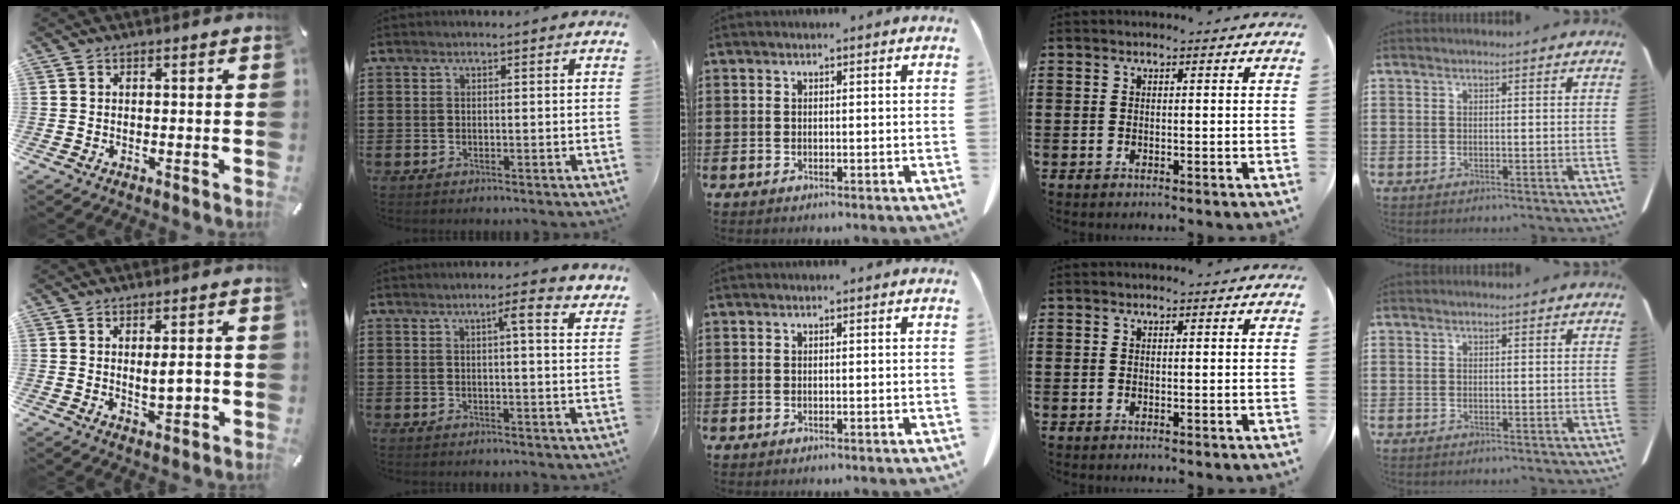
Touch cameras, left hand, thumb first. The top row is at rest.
{"thumb": {"total": 4.2, "force": [0.4, 1.5, 3.9], "torque": [-0.059, -0.004, 0.002]}, "index": {"total": 4.0, "force": [2.3, 0.2, 3.2], "torque": [-0.045, -0.010, 0.032]}}